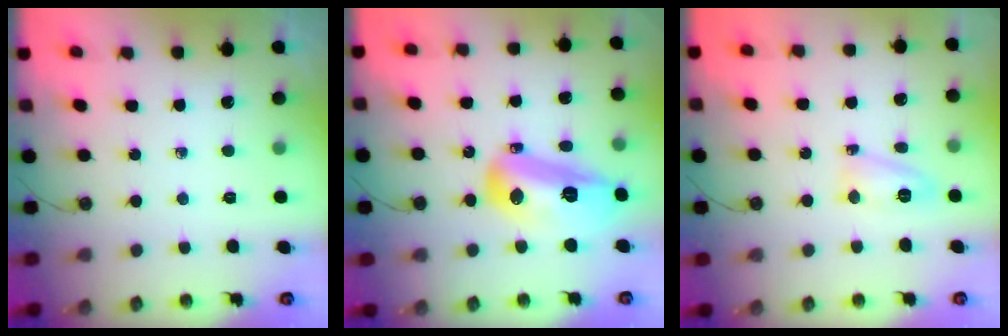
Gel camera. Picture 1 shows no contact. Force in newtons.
{"total": 16.2, "press": 16.2, "slide": 1.5}
{"total": 7.8, "press": 7.7, "slide": 0.6}